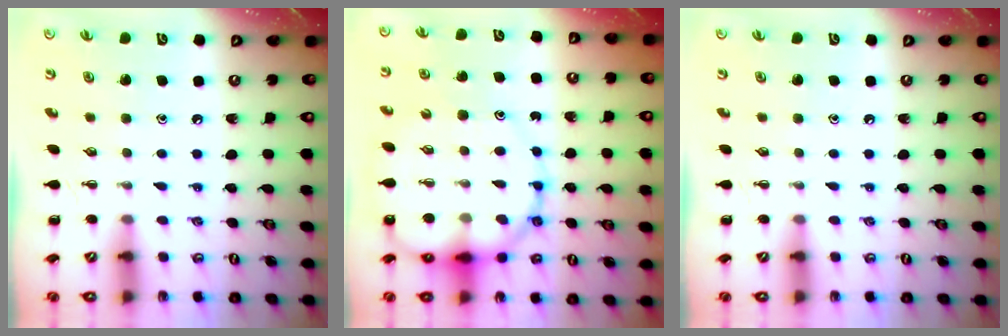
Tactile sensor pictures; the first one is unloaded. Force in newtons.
{"total": 17.5, "press": 17.1, "slide": 3.5}
{"total": 0.0}